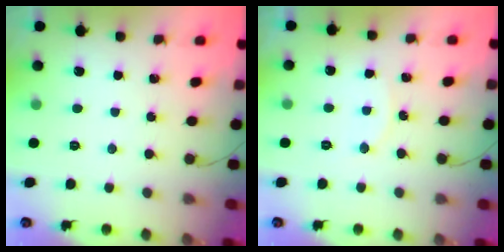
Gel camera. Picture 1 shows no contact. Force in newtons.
{"total": 5.3, "press": 5.3, "slide": 0.4}